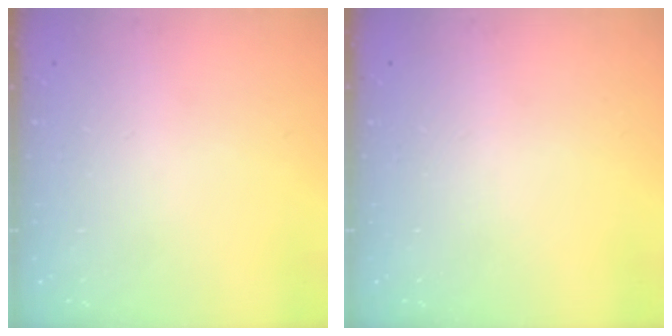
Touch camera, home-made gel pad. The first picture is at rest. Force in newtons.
{"total": 0.0}